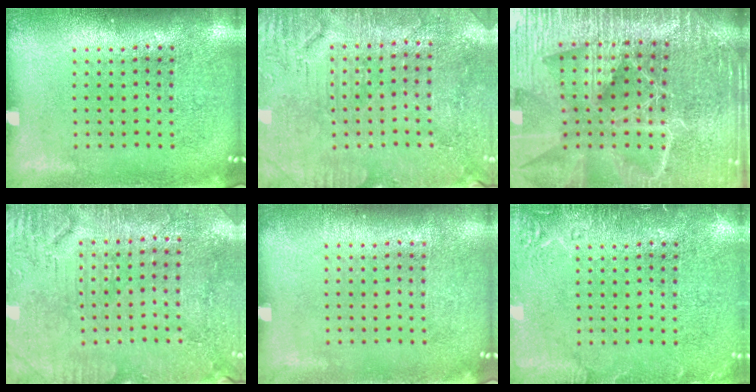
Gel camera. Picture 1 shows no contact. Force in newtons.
{"total": 3.0, "press": 2.8, "slide": 0.9}
{"total": 5.6, "press": 5.0, "slide": 2.4}
{"total": 2.9, "press": 2.7, "slide": 1.1}
{"total": 0.0}
{"total": 2.2, "press": 2.2, "slide": 0.4}